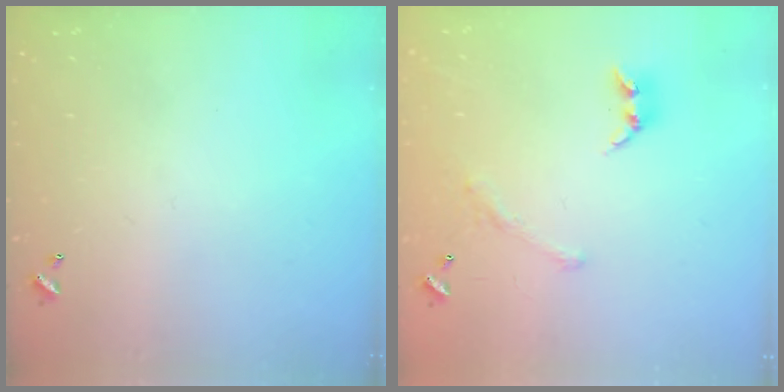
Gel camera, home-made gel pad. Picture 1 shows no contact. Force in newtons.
{"total": 1.6, "press": 1.1, "slide": 1.1}